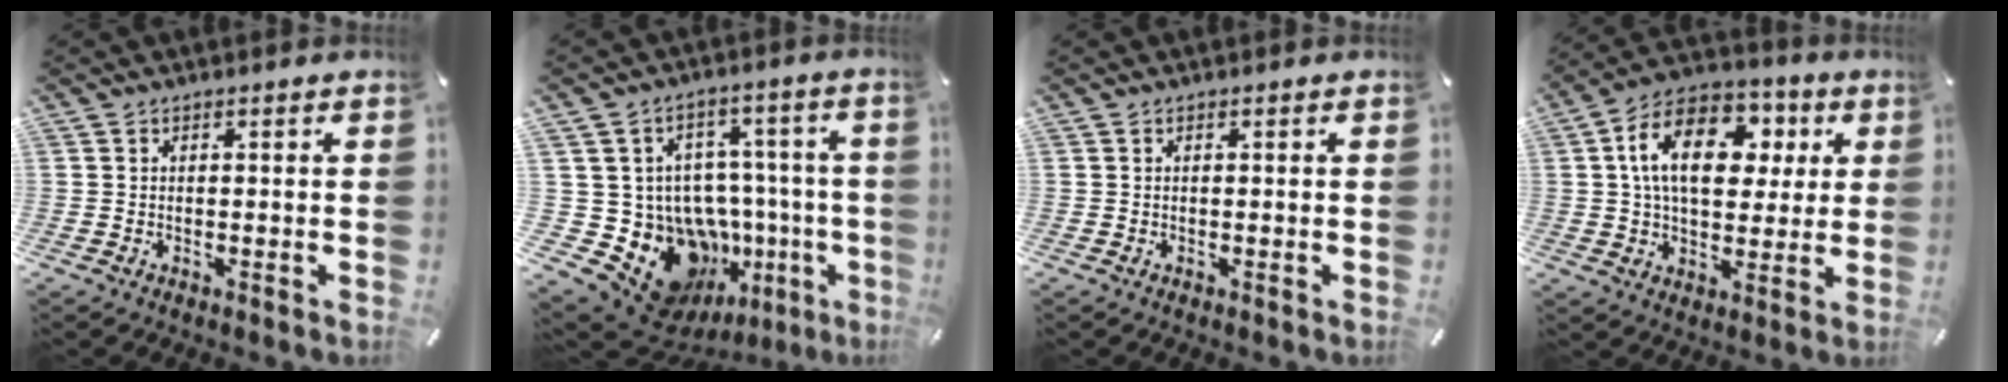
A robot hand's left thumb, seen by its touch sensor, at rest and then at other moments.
{"total": 18.4, "force": [-7.6, 13.6, 9.9], "torque": [-0.159, 0.020, -0.094]}
{"total": 0.0}
{"total": 17.8, "force": [4.7, 11.7, 12.6], "torque": [-0.224, -0.002, 0.078]}